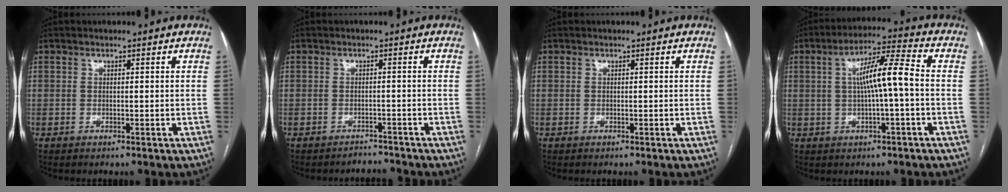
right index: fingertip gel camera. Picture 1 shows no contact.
{"total": 2.3, "force": [-2.1, 0.3, -0.7], "torque": [0.011, -0.004, -0.028]}
{"total": 0.0}
{"total": 8.9, "force": [0.2, 0.9, 8.8], "torque": [-0.156, 0.022, 0.001]}